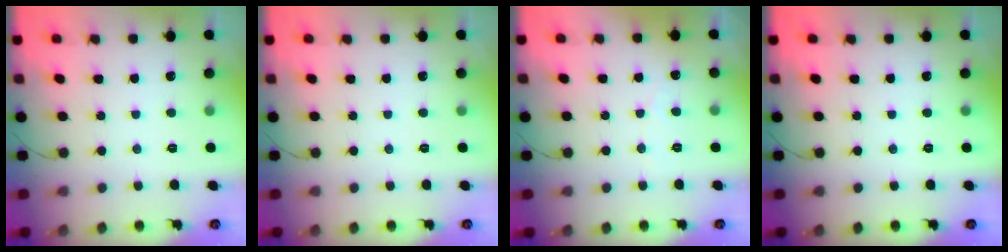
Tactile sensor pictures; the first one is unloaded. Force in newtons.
{"total": 0.0}
{"total": 2.6, "press": 2.6, "slide": 0.2}
{"total": 0.0}